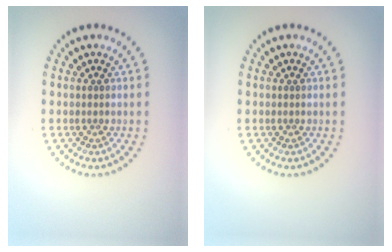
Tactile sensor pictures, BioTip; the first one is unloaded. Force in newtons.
{"total": 0.0}